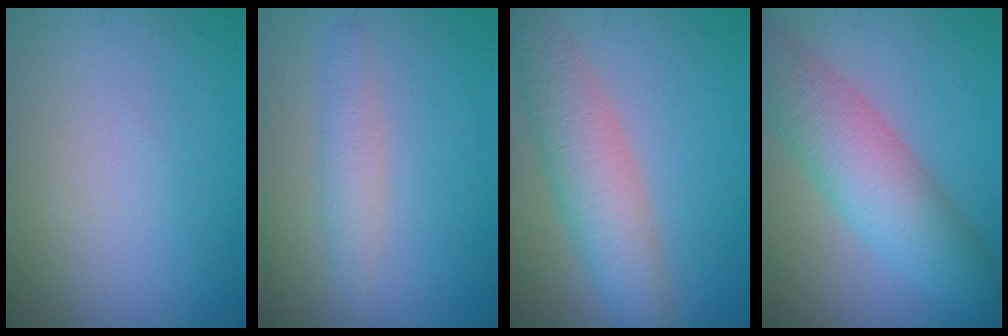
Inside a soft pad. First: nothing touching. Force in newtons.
{"total": 2.0, "press": 2.0, "slide": 0.1}
{"total": 5.3, "press": 5.3, "slide": 0.1}
{"total": 7.1, "press": 7.0, "slide": 0.3}